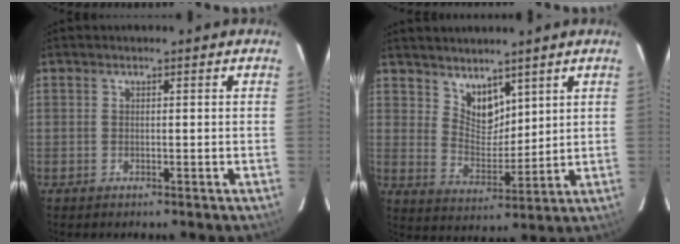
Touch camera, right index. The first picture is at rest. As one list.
[{"total": 6.8, "force": [5.1, 3.6, 2.6], "torque": [-0.035, -0.003, 0.099]}]